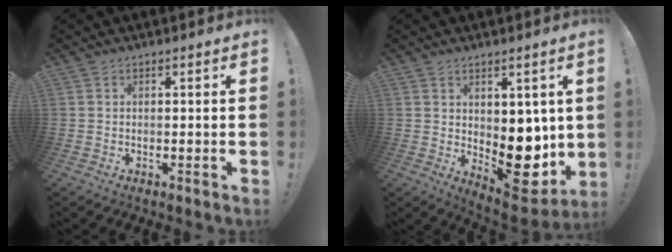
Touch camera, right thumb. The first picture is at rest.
{"total": 12.3, "force": [-0.9, 8.4, 8.9], "torque": [-0.056, -0.015, 0.000]}